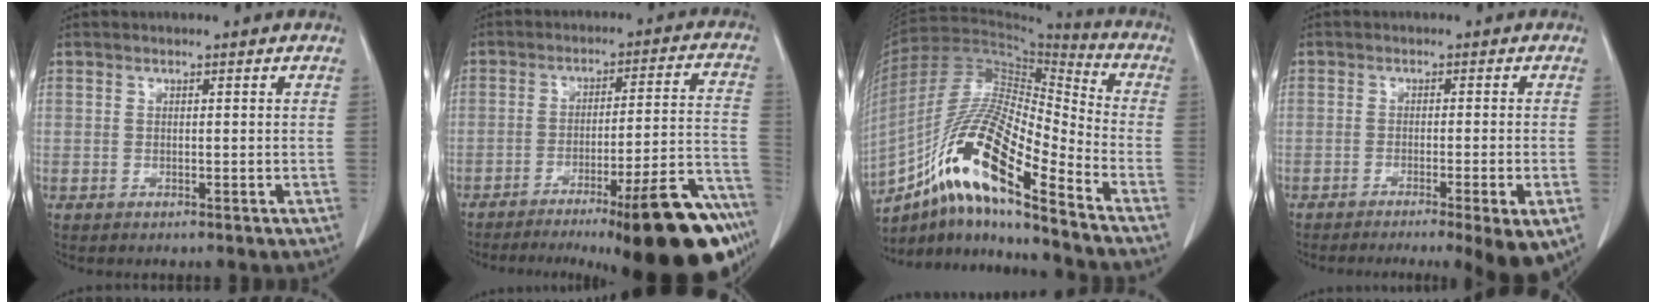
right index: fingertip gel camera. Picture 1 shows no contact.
{"total": 22.9, "force": [-15.7, 2.3, 16.6], "torque": [-0.137, 0.026, -0.225]}
{"total": 18.5, "force": [-10.7, 2.6, 14.8], "torque": [-0.290, 0.001, -0.191]}
{"total": 9.4, "force": [-5.9, 0.6, 7.3], "torque": [-0.086, -0.014, -0.084]}